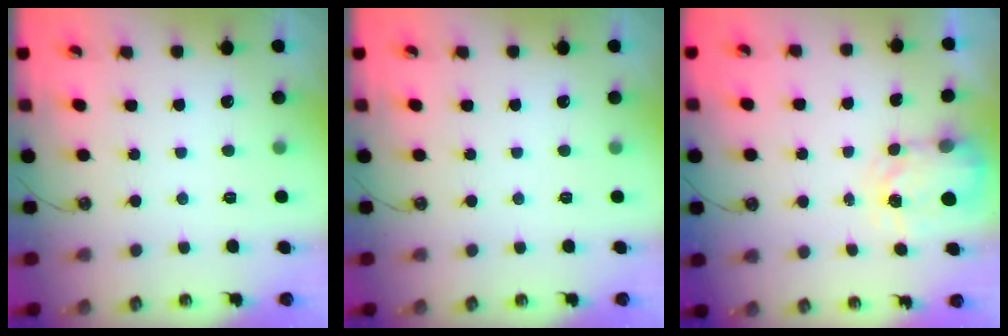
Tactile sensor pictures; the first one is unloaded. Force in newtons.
{"total": 0.0}
{"total": 4.0, "press": 3.9, "slide": 0.7}